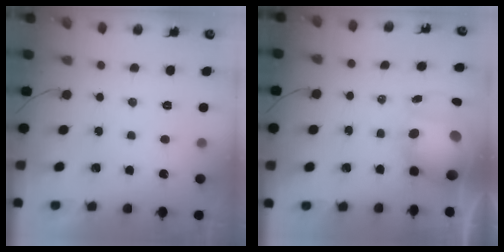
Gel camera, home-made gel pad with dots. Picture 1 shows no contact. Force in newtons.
{"total": 13.5, "press": 13.1, "slide": 3.4}